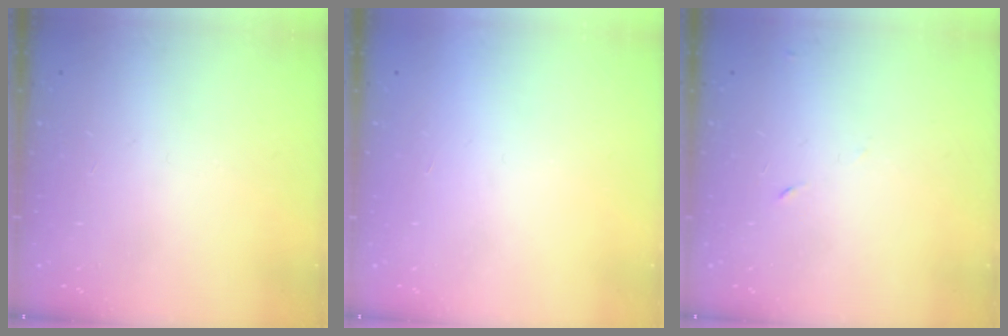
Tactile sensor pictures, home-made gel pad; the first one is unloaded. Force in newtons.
{"total": 1.5, "press": 1.5, "slide": 0.1}
{"total": 5.2, "press": 5.1, "slide": 0.6}